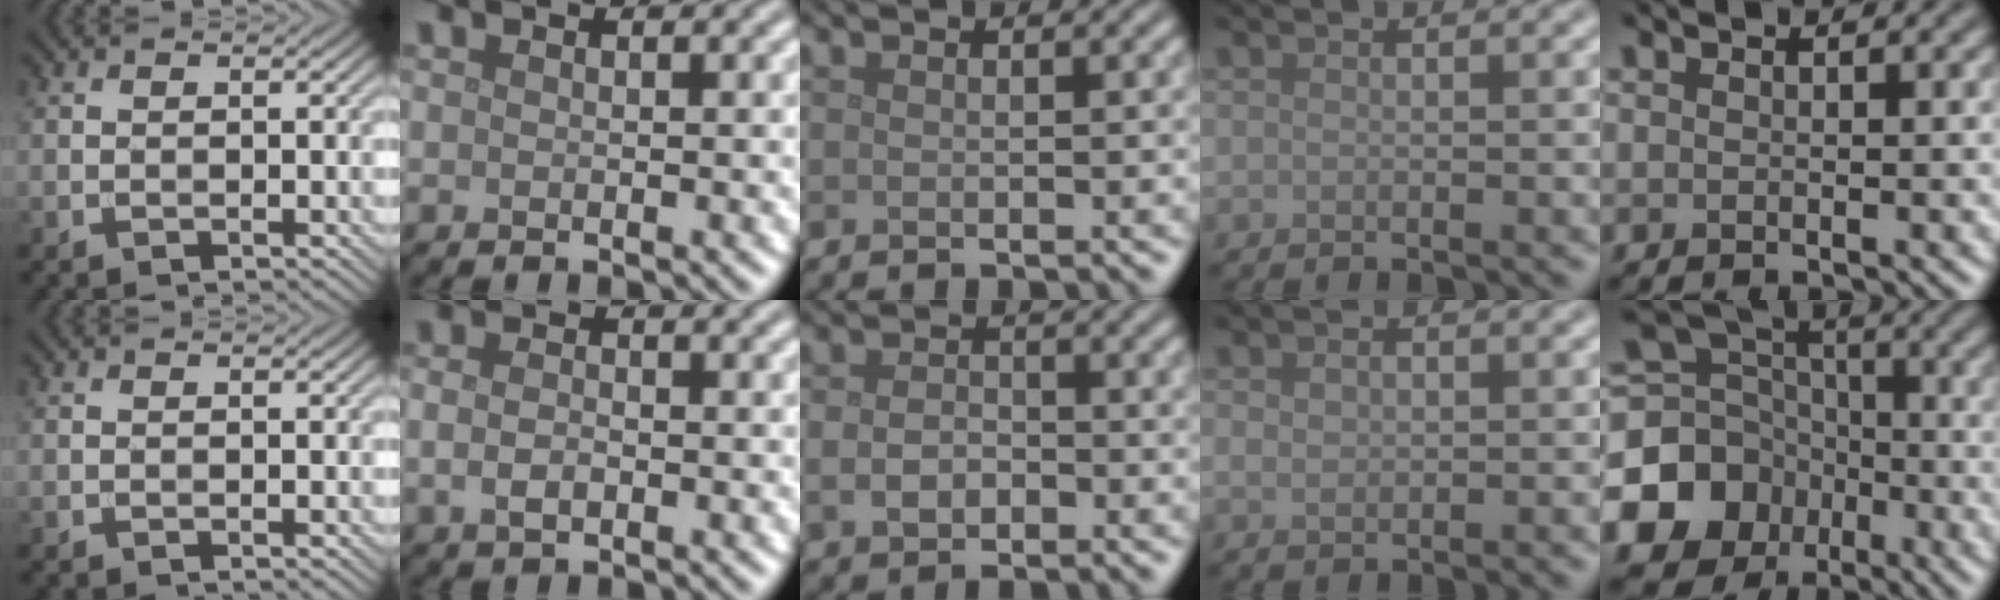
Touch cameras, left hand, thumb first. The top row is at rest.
{"index": {"total": 1.9, "force": [-0.4, 1.1, 1.5], "torque": [-0.032, -0.002, -0.007]}, "middle": {"total": 2.2, "force": [-0.6, 1.6, 1.4], "torque": [-0.031, -0.002, -0.015]}, "ring": {"total": 1.5, "force": [0.0, 1.0, 1.2], "torque": [-0.021, -0.001, 0.001]}, "little": {"total": 14.1, "force": [-5.7, 12.2, 4.1], "torque": [-0.123, -0.033, -0.114]}}